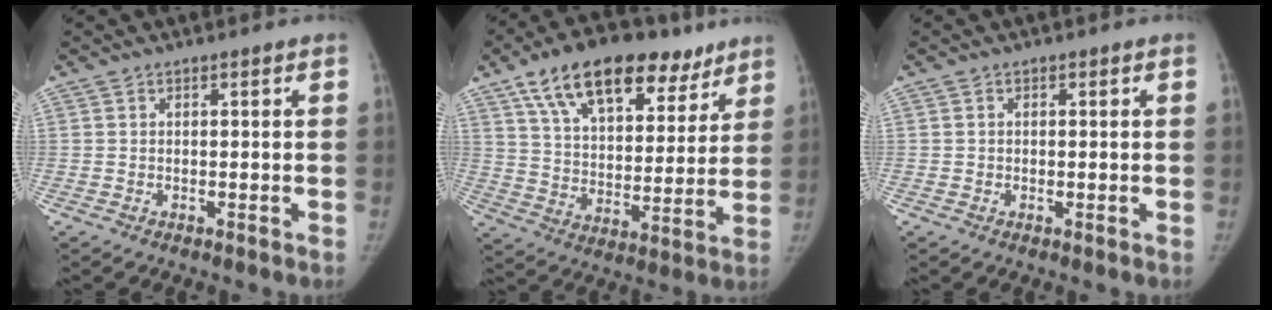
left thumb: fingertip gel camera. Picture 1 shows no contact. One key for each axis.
{"total": 23.1, "fx": 14.1, "fy": 11.7, "fz": 14.0, "tx": -0.190, "ty": -0.023, "tz": 0.236}
{"total": 0.5, "fx": -0.2, "fy": 0.5, "fz": -0.1, "tx": 0.007, "ty": 0.003, "tz": -0.003}